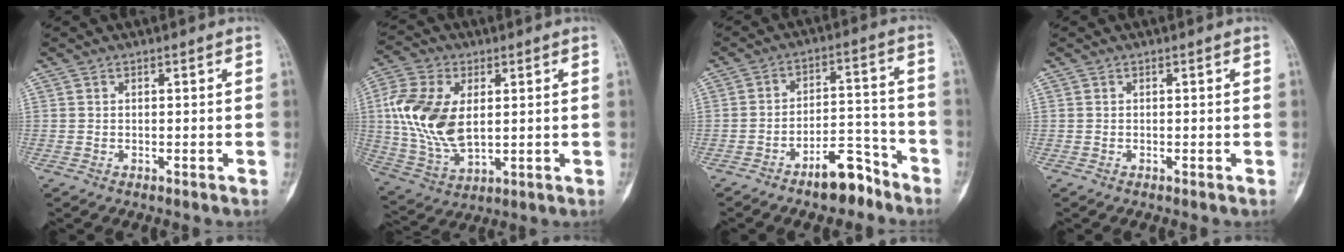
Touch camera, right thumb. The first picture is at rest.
{"total": 15.5, "force": [2.1, 9.2, 12.3], "torque": [-0.250, -0.006, 0.046]}
{"total": 9.0, "force": [-6.5, 3.8, 5.0], "torque": [-0.058, 0.066, -0.107]}
{"total": 0.0}